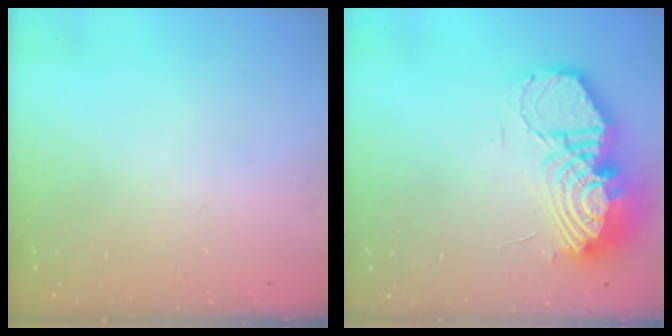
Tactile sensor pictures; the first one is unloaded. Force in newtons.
{"total": 18.5, "press": 18.5, "slide": 1.6}